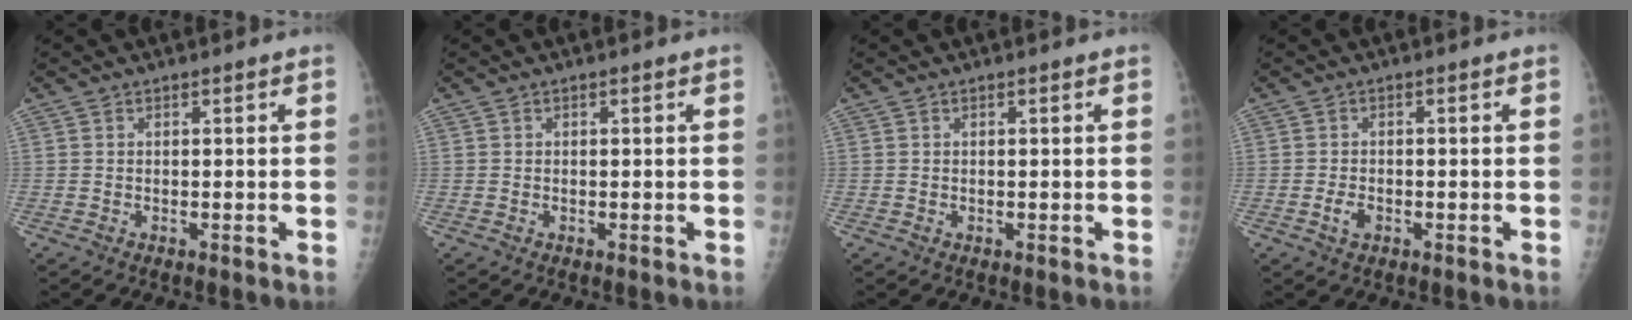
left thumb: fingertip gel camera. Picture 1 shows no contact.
{"total": 0.0}
{"total": 0.0}
{"total": 2.3, "force": [-0.9, 1.4, 1.6], "torque": [-0.030, 0.004, -0.016]}